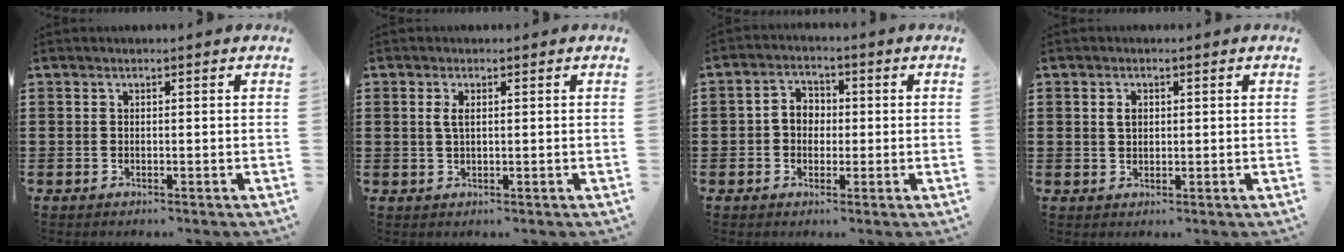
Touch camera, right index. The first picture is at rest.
{"total": 1.9, "force": [0.4, 0.7, 1.7], "torque": [-0.036, 0.005, 0.005]}
{"total": 3.6, "force": [-0.5, 3.1, 1.9], "torque": [-0.045, 0.011, -0.014]}
{"total": 1.9, "force": [0.5, 1.3, 1.3], "torque": [-0.029, 0.007, 0.009]}